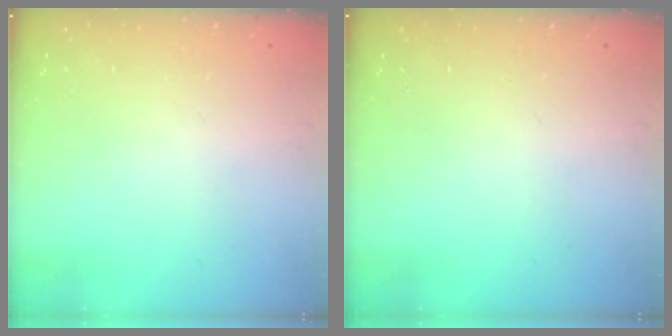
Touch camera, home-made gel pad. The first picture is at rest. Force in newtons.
{"total": 0.0}